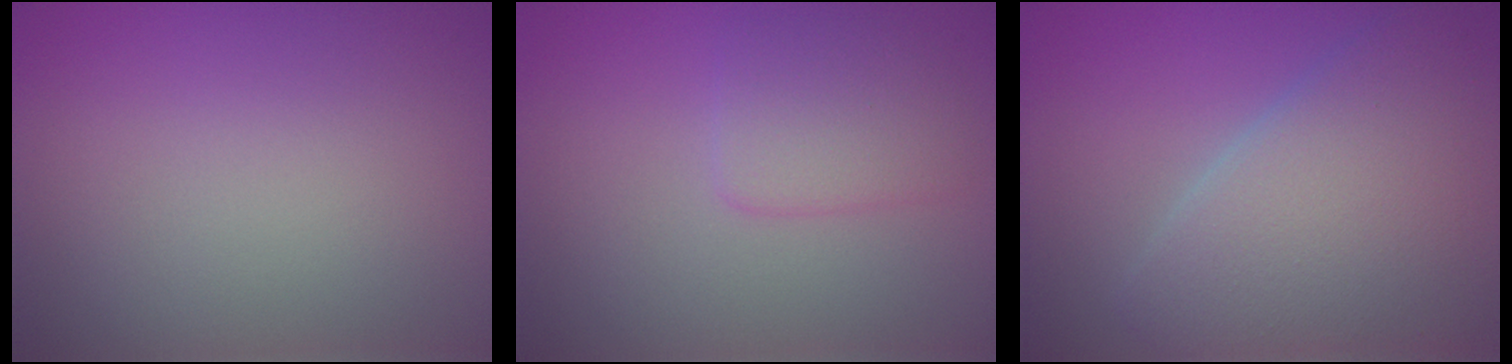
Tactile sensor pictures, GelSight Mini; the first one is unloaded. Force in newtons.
{"total": 2.4, "press": 2.3, "slide": 0.2}
{"total": 8.6, "press": 8.6, "slide": 0.4}